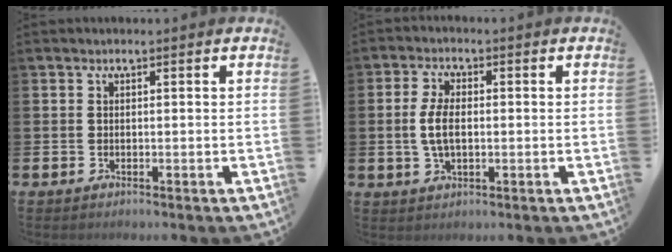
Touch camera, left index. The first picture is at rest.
{"total": 4.7, "force": [0.3, 2.4, 4.1], "torque": [-0.080, 0.005, 0.000]}